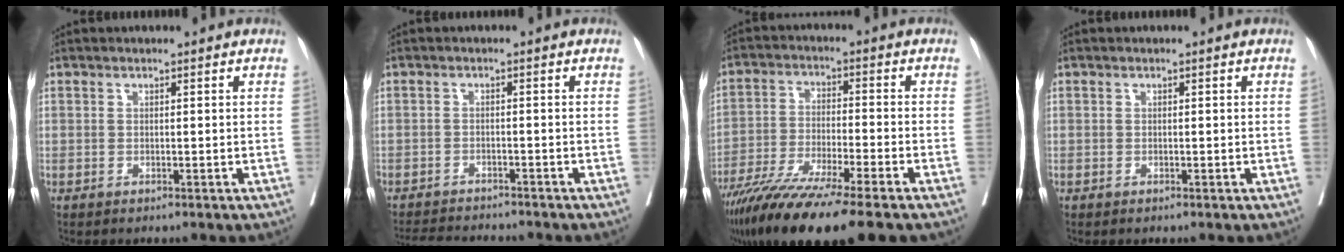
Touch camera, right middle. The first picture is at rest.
{"total": 8.3, "force": [-7.9, 1.0, 2.4], "torque": [-0.036, -0.006, -0.116]}
{"total": 15.4, "force": [-11.4, 0.0, 10.3], "torque": [-0.184, -0.048, -0.192]}
{"total": 0.6, "force": [0.5, 0.2, -0.1], "torque": [0.007, 0.007, 0.007]}